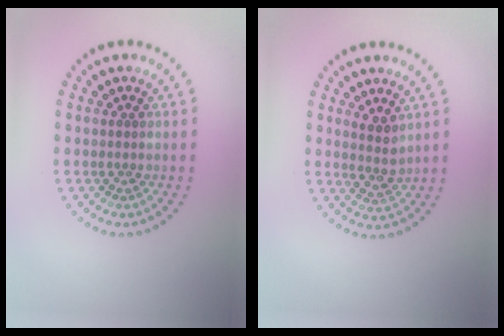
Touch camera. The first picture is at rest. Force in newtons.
{"total": 2.1, "press": 1.8, "slide": 1.0}